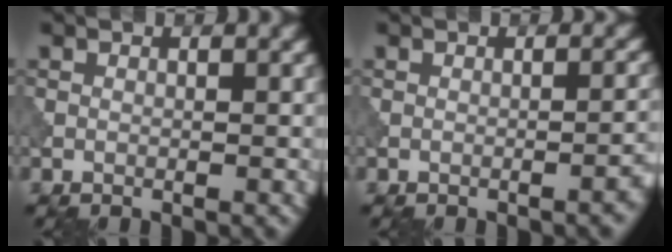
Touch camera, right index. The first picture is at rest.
{"total": 1.9, "force": [-0.8, 0.5, 1.6], "torque": [-0.016, 0.008, -0.012]}